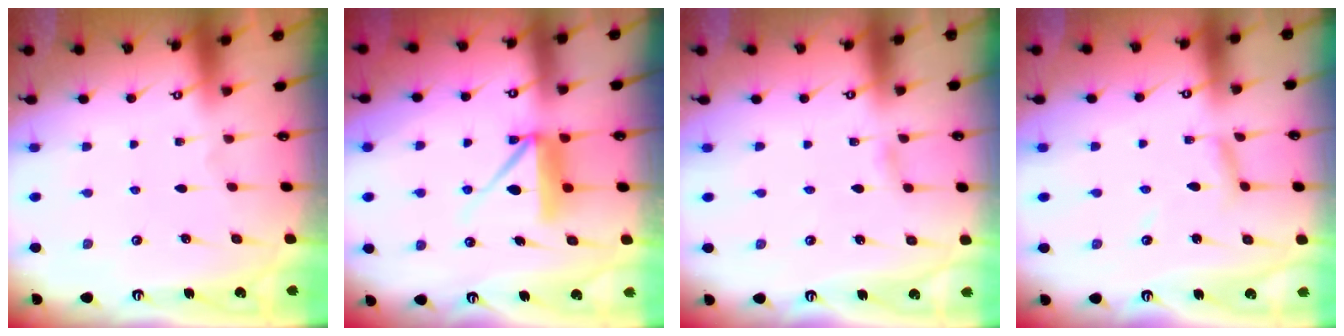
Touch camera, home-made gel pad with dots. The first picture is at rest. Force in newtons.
{"total": 8.9, "press": 8.9, "slide": 0.9}
{"total": 1.7, "press": 1.7, "slide": 0.2}
{"total": 4.4, "press": 4.4, "slide": 0.4}